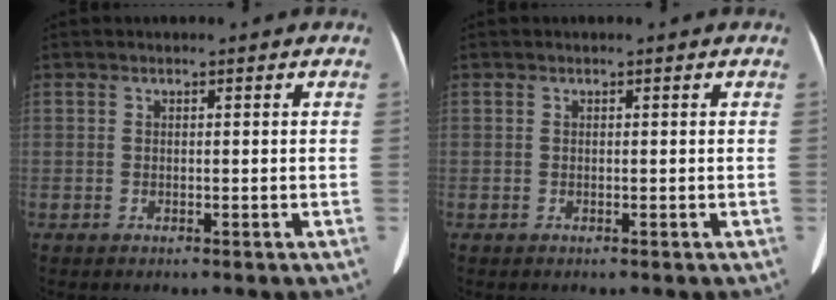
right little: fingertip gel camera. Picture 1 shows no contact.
{"total": 0.0}